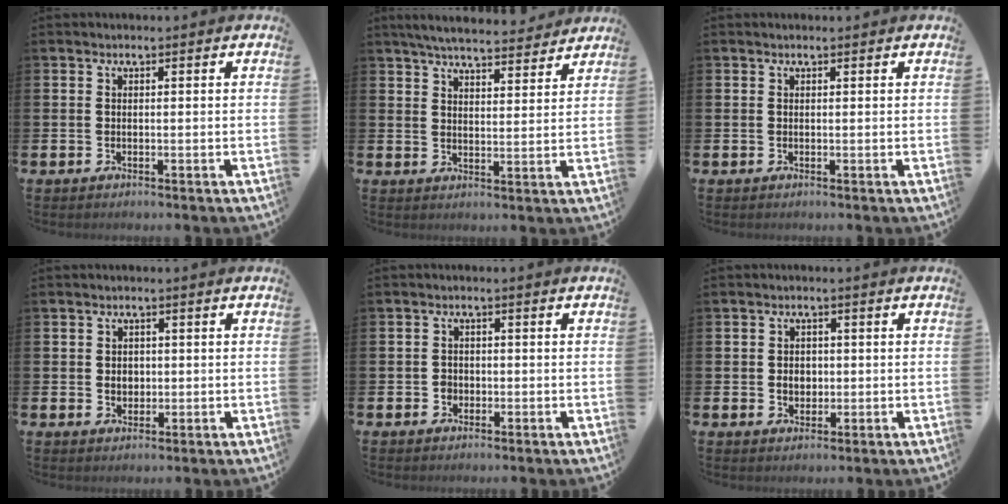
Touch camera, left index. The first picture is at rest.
{"total": 5.8, "force": [5.6, 0.7, 1.3], "torque": [-0.030, -0.035, 0.096]}
{"total": 0.0}
{"total": 2.0, "force": [0.3, 1.7, 0.9], "torque": [-0.002, 0.003, -0.001]}
{"total": 1.5, "force": [-0.5, 1.4, 0.3], "torque": [-0.007, 0.004, -0.012]}
{"total": 2.3, "force": [0.0, 2.0, 1.1], "torque": [-0.008, 0.002, -0.008]}